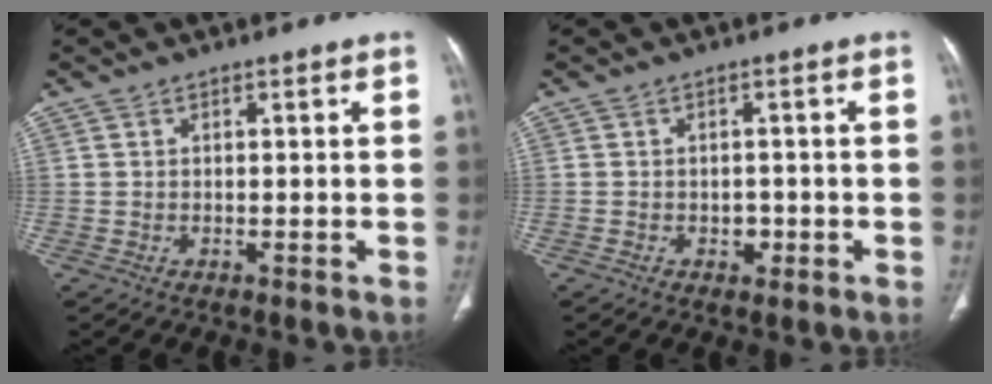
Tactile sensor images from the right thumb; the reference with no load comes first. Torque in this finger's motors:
{"motor_torque": [-0.09, -0.09, -0.05, 0.31, -0.02]}